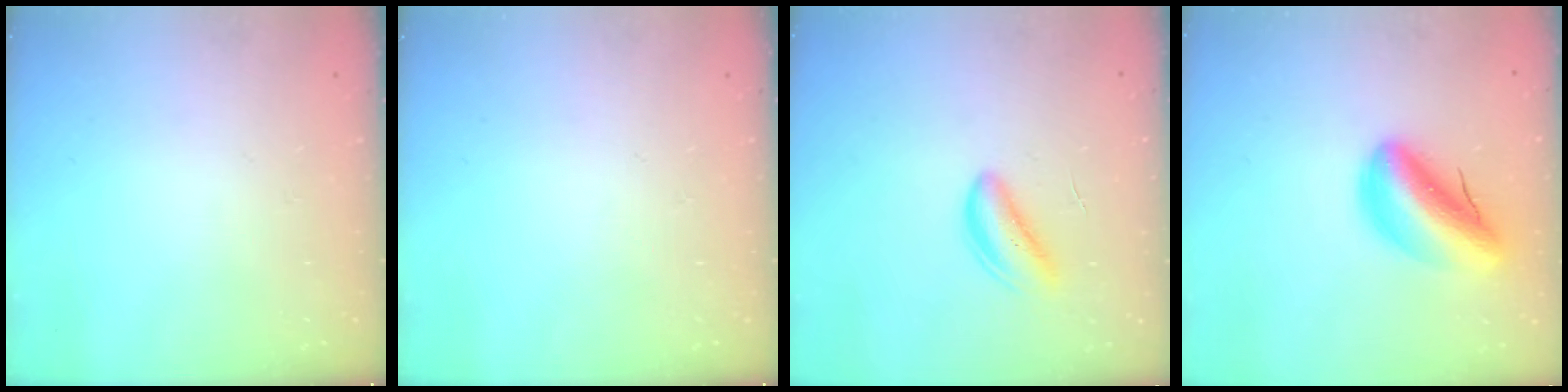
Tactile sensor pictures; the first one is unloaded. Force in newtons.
{"total": 0.0}
{"total": 5.8, "press": 5.7, "slide": 1.1}
{"total": 13.5, "press": 12.9, "slide": 4.0}